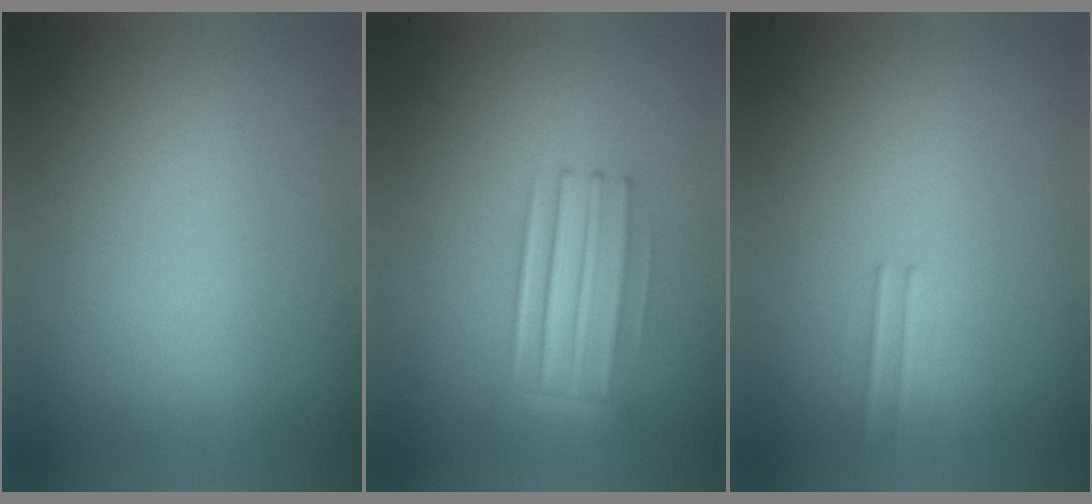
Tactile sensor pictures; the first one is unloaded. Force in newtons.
{"total": 2.9}
{"total": 1.1}